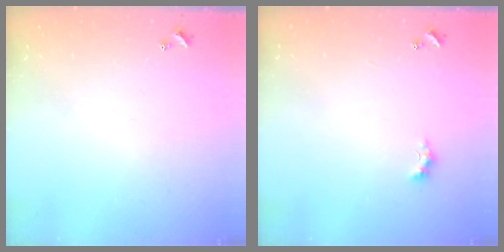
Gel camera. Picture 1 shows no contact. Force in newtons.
{"total": 1.6, "press": 1.5, "slide": 0.5}